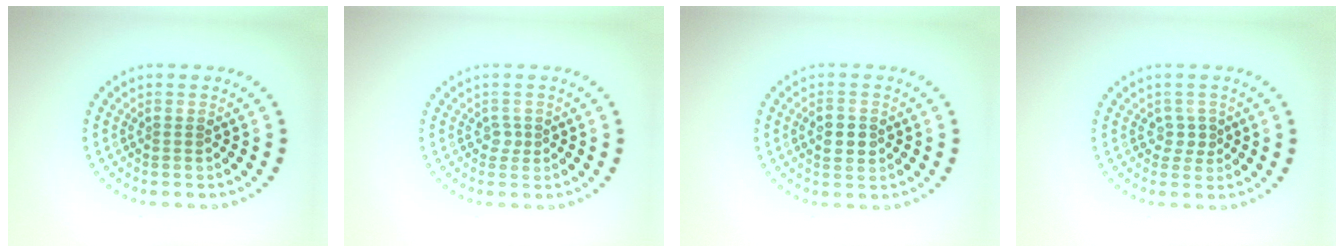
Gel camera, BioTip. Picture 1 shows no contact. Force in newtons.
{"total": 0.9, "press": 0.6, "slide": 0.6}
{"total": 2.8, "press": 2.8, "slide": 0.0}
{"total": 1.5, "press": 1.2, "slide": 0.9}